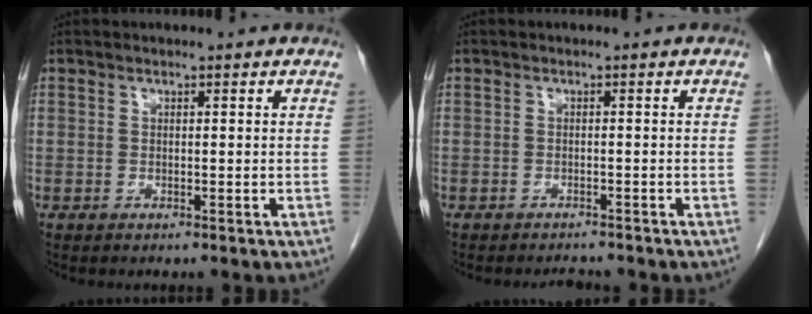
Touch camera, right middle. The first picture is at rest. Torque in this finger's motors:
{"motor_torque": [0.32, -0.24, -0.01, 0.01]}